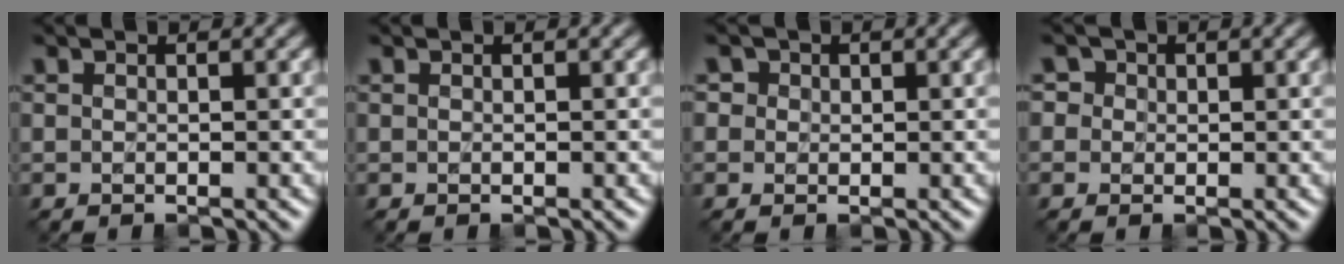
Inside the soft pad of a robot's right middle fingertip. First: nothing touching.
{"total": 0.0}
{"total": 1.9, "force": [0.9, 1.6, 0.6], "torque": [-0.009, 0.006, 0.004]}
{"total": 2.4, "force": [1.0, 2.1, 0.8], "torque": [-0.004, 0.012, 0.000]}